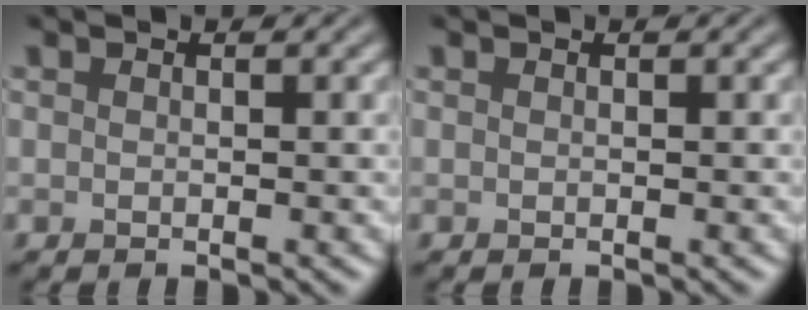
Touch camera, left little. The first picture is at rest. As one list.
[{"total": 0.0}]